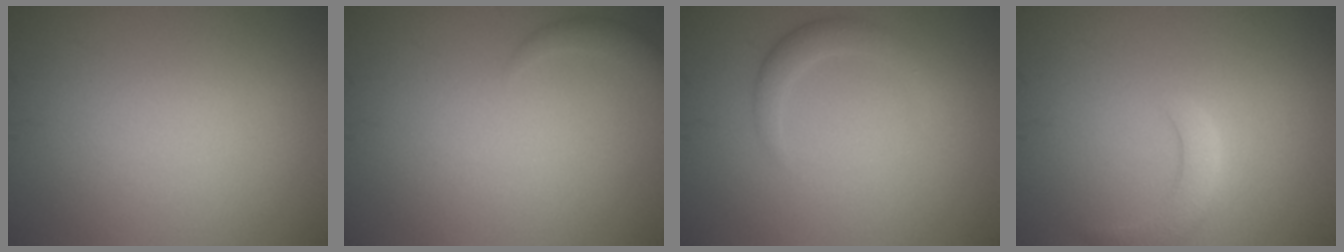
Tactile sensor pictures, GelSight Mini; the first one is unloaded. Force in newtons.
{"total": 1.8, "press": 1.8, "slide": 0.1}
{"total": 2.0, "press": 2.0, "slide": 0.1}
{"total": 2.9, "press": 2.8, "slide": 0.3}